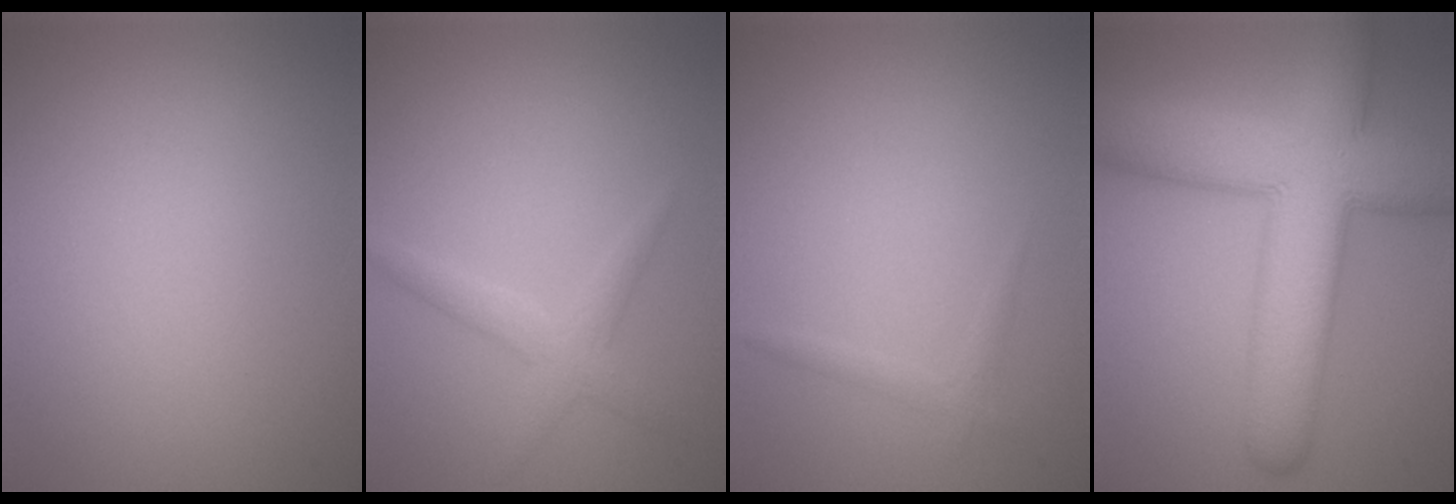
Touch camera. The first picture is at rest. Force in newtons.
{"total": 2.1, "press": 2.1, "slide": 0.1}
{"total": 0.9, "press": 0.9, "slide": 0.1}
{"total": 11.6, "press": 11.6, "slide": 0.3}